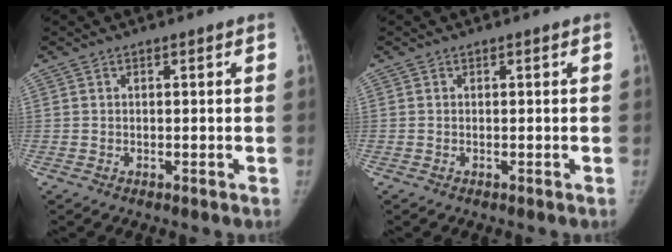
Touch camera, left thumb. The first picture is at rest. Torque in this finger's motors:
{"motor_torque": [0.00, 0.00, 0.11, -0.05, 0.00]}